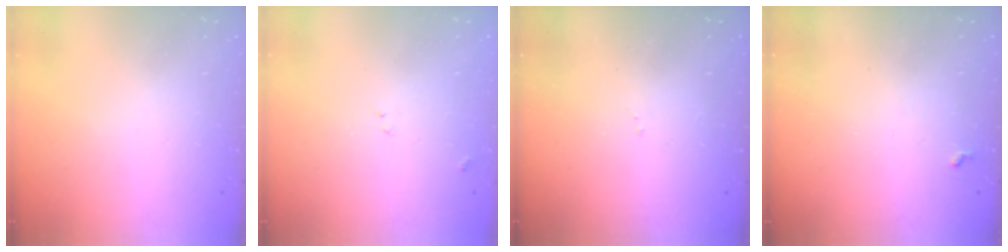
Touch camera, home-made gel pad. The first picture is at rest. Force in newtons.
{"total": 8.6, "press": 8.5, "slide": 0.8}
{"total": 7.1, "press": 7.0, "slide": 0.8}
{"total": 2.8, "press": 2.8, "slide": 0.5}